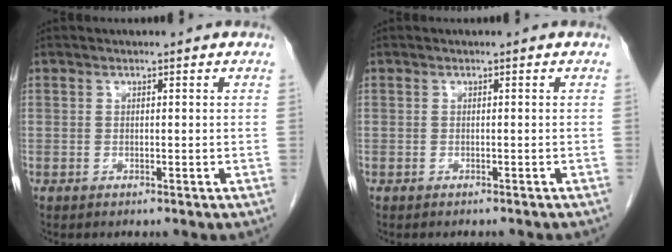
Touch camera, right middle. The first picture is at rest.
{"total": 2.7, "force": [-2.5, 0.3, 0.9], "torque": [-0.014, -0.004, -0.029]}